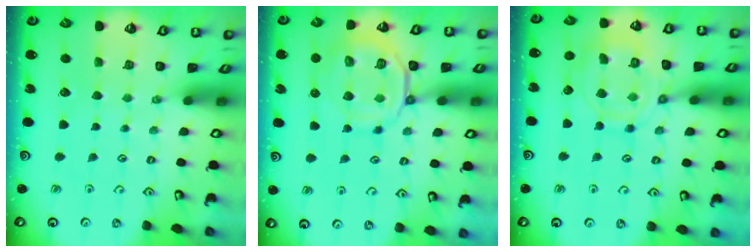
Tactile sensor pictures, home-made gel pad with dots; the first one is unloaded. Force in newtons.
{"total": 12.2, "press": 12.1, "slide": 1.3}
{"total": 11.6, "press": 11.5, "slide": 0.9}